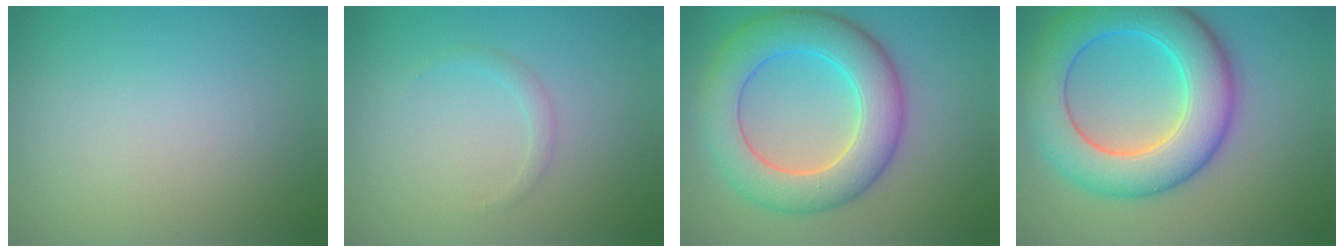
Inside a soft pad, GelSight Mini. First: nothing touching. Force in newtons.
{"total": 0.9, "press": 0.9, "slide": 0.0}
{"total": 8.4, "press": 8.4, "slide": 0.5}
{"total": 9.7, "press": 9.7, "slide": 0.3}